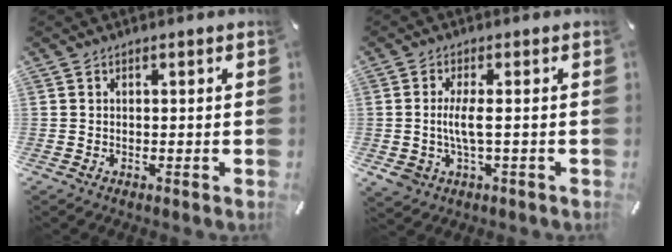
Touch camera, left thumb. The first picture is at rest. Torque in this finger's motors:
{"motor_torque": [0.51, 0.43, 0.46, 0.32, 0.24]}